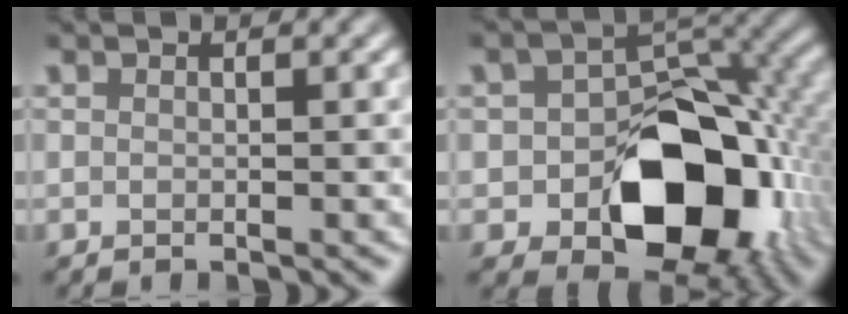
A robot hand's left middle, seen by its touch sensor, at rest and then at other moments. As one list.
[{"total": 11.9, "force": [-3.5, 7.8, 8.3], "torque": [-0.103, -0.004, -0.052]}]